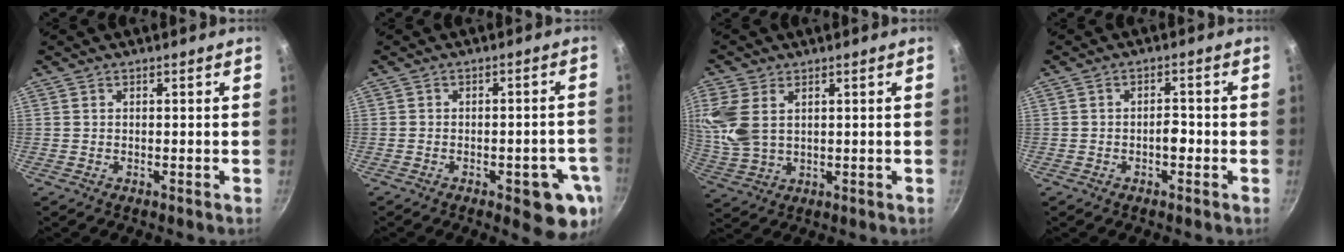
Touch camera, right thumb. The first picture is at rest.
{"total": 9.9, "force": [-3.8, 3.9, 8.3], "torque": [-0.066, 0.012, -0.045]}
{"total": 10.1, "force": [3.0, 6.4, 7.2], "torque": [-0.155, -0.005, 0.066]}
{"total": 2.5, "force": [-0.9, 1.3, 1.9], "torque": [-0.018, 0.015, -0.016]}